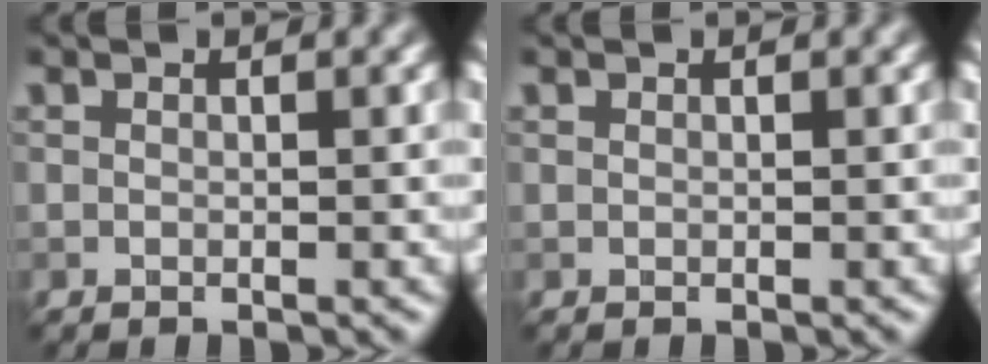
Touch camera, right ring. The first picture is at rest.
{"total": 0.0}